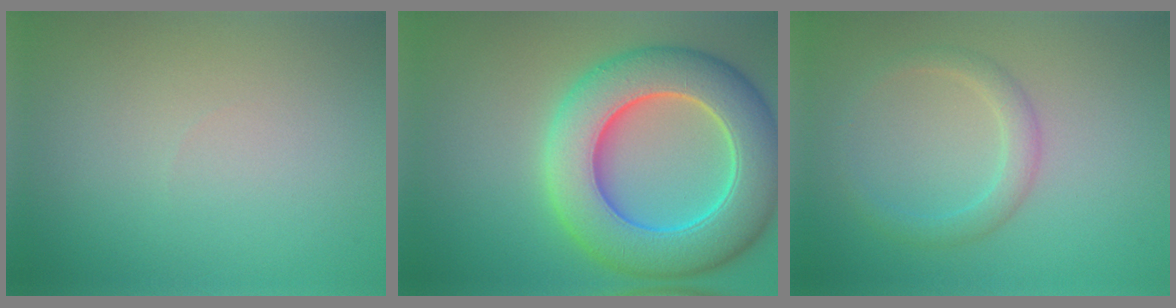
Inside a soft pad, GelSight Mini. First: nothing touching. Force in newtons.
{"total": 11.1, "press": 11.0, "slide": 0.3}
{"total": 2.1, "press": 2.1, "slide": 0.0}